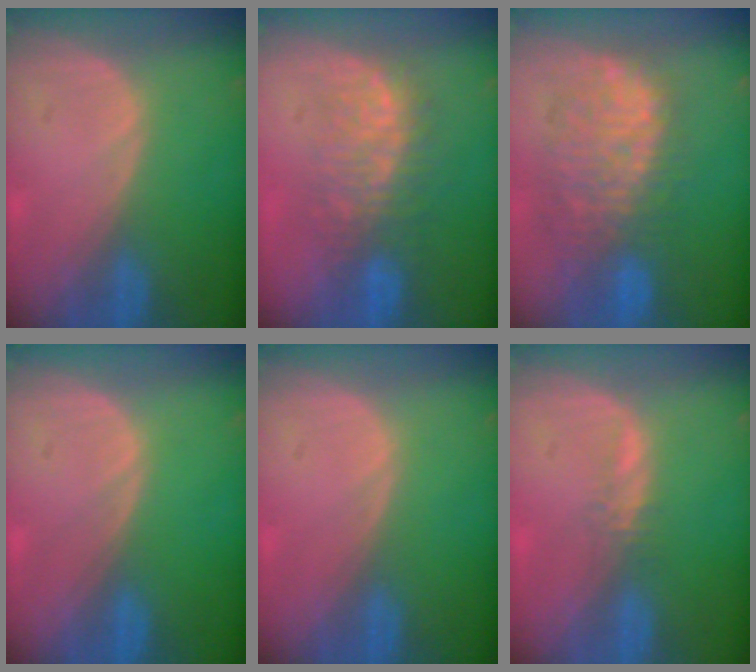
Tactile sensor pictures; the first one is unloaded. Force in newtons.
{"total": 7.6, "press": 7.4, "slide": 1.3}
{"total": 10.1, "press": 9.6, "slide": 3.1}
{"total": 0.0}
{"total": 0.0}
{"total": 1.3, "press": 1.2, "slide": 0.5}